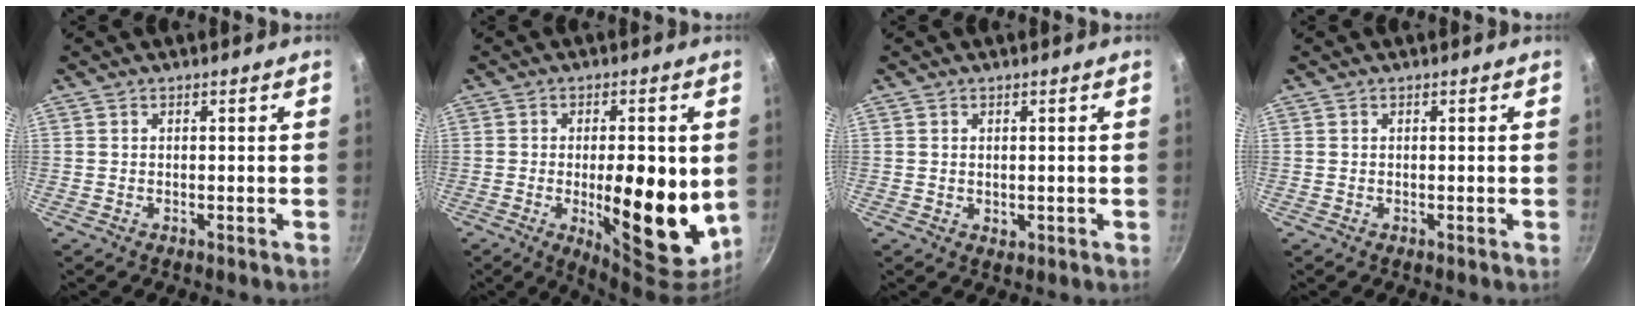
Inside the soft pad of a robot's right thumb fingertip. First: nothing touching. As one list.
[{"total": 16.4, "force": [-1.6, 6.6, 15.0], "torque": [-0.185, -0.013, -0.015]}, {"total": 1.2, "force": [0.2, 0.9, 0.7], "torque": [-0.008, -0.002, 0.004]}, {"total": 0.0}]